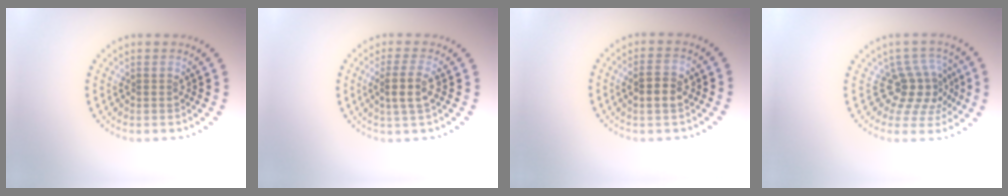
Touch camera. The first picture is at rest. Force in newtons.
{"total": 2.7, "press": 2.3, "slide": 1.4}
{"total": 2.5, "press": 2.5, "slide": 0.2}
{"total": 3.8, "press": 3.0, "slide": 2.3}